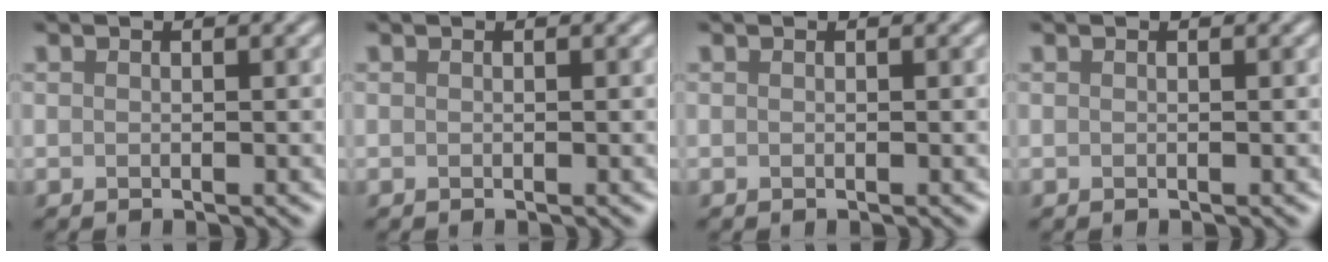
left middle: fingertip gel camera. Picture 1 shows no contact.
{"total": 0.0}
{"total": 0.0}
{"total": 0.0}